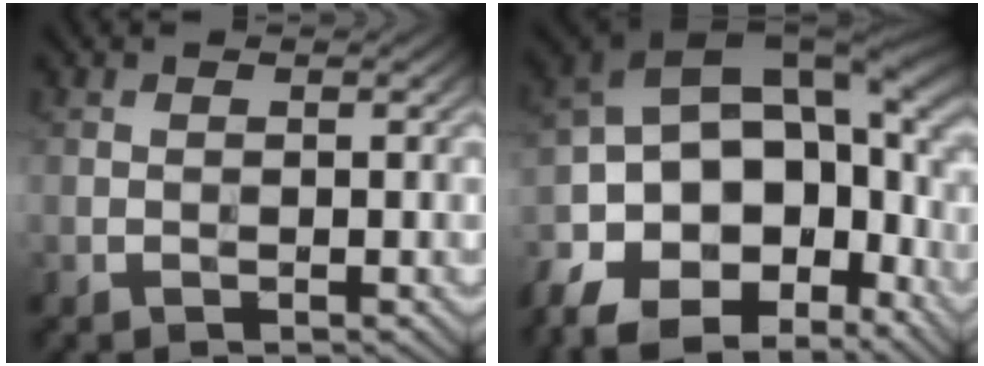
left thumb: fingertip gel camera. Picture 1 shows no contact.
{"total": 19.8, "force": [-7.9, 11.7, 13.8], "torque": [-0.293, -0.031, -0.112]}